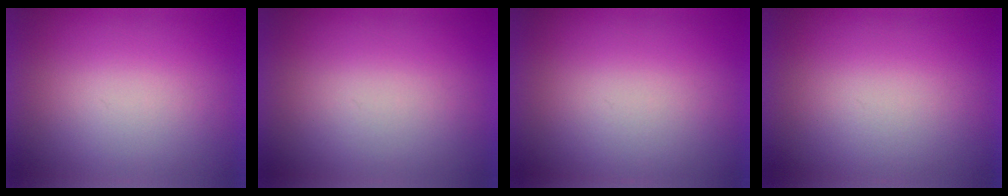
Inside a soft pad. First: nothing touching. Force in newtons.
{"total": 1.0}
{"total": 1.1}
{"total": 1.2}